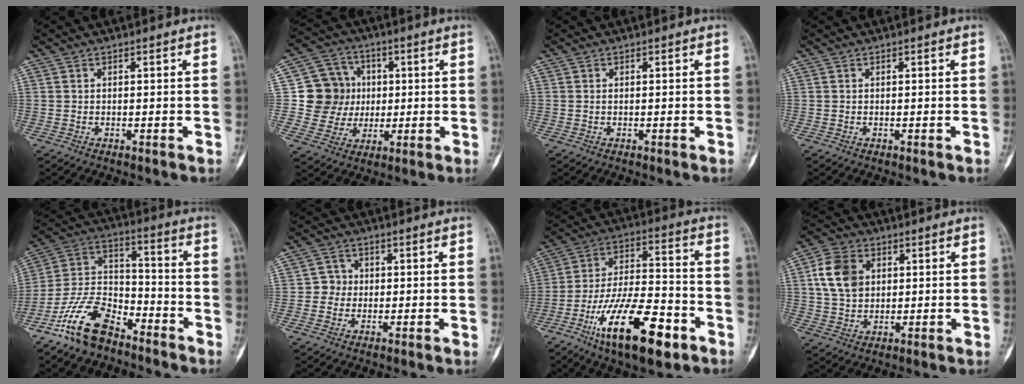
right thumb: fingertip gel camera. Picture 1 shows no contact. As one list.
[{"total": 11.2, "force": [1.0, 10.7, 3.1], "torque": [-0.005, 0.013, 0.022]}, {"total": 0.0}, {"total": 0.0}, {"total": 14.4, "force": [-9.9, 7.0, 7.7], "torque": [-0.143, 0.073, -0.197]}, {"total": 3.0, "force": [-0.1, 2.9, 0.5], "torque": [0.016, 0.010, -0.009]}, {"total": 20.6, "force": [-10.2, 7.5, 16.3], "torque": [-0.284, 0.055, -0.171]}, {"total": 9.7, "force": [2.3, 7.4, 5.8], "torque": [-0.090, 0.002, 0.043]}]